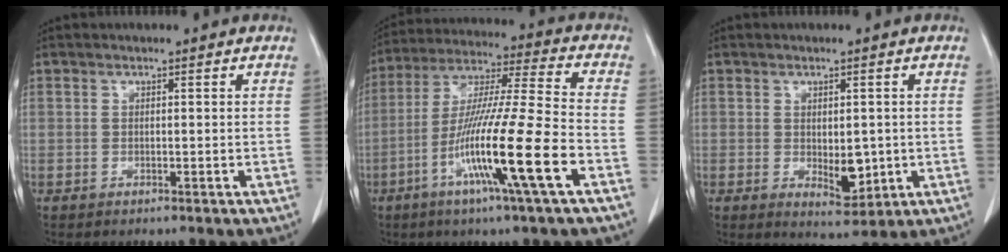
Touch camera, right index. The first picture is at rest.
{"total": 17.4, "force": [-6.6, -1.0, 16.1], "torque": [-0.307, -0.019, -0.123]}
{"total": 4.8, "force": [-0.5, 2.4, 4.1], "torque": [-0.057, -0.011, 0.004]}